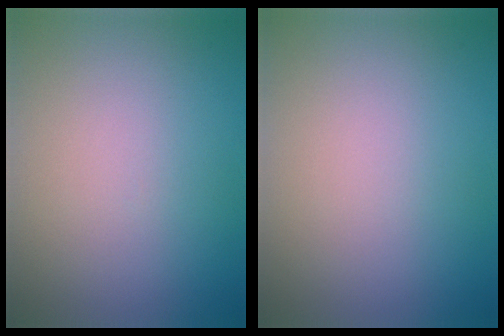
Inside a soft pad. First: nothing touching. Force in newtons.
{"total": 0.0}